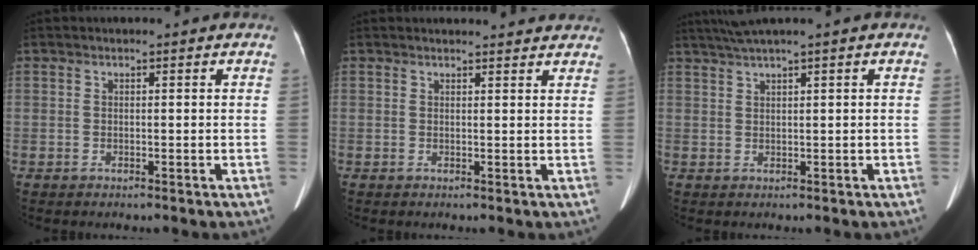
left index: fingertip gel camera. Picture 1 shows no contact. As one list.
[{"total": 8.3, "force": [7.9, 1.3, 1.9], "torque": [-0.011, 0.020, 0.074]}, {"total": 3.2, "force": [2.5, -0.9, 1.8], "torque": [-0.045, 0.014, 0.058]}]